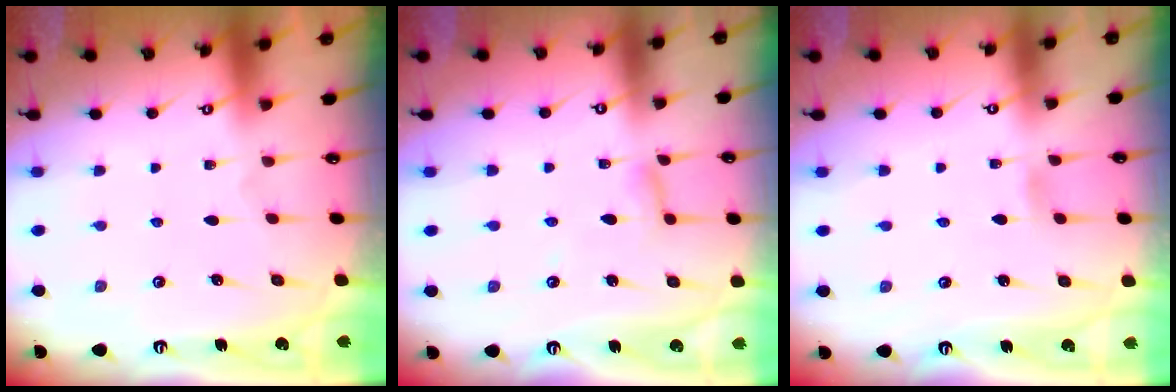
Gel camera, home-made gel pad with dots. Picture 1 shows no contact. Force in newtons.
{"total": 5.5, "press": 5.5, "slide": 0.3}
{"total": 2.5, "press": 2.5, "slide": 0.3}